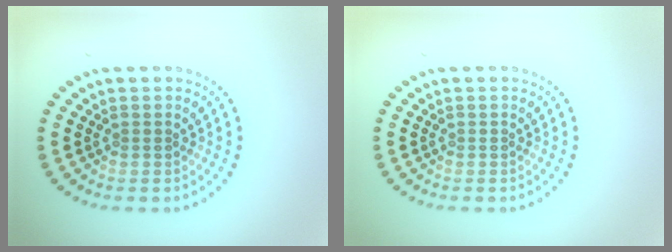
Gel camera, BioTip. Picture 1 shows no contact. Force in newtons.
{"total": 0.0}